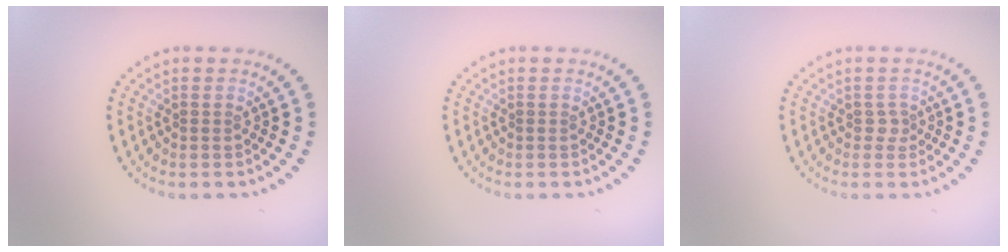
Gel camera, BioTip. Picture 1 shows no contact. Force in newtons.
{"total": 0.0}
{"total": 0.9, "press": 0.6, "slide": 0.7}